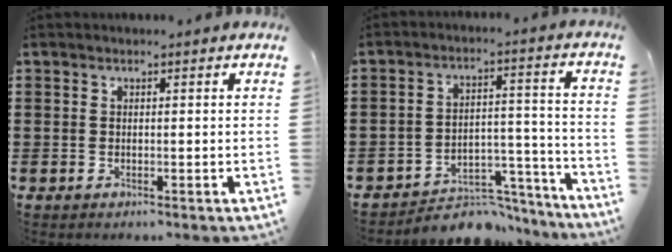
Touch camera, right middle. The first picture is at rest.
{"total": 6.5, "force": [-5.9, 2.2, 1.6], "torque": [-0.021, 0.025, -0.114]}